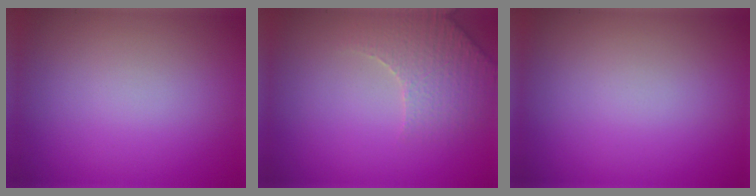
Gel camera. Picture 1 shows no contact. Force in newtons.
{"total": 3.7, "press": 3.6, "slide": 1.0}
{"total": 0.0}